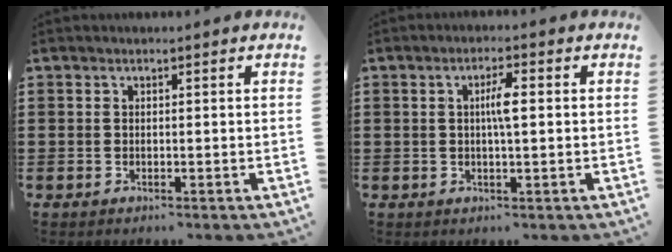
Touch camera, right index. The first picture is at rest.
{"total": 3.4, "force": [0.3, 0.7, 3.3], "torque": [-0.064, 0.001, 0.003]}